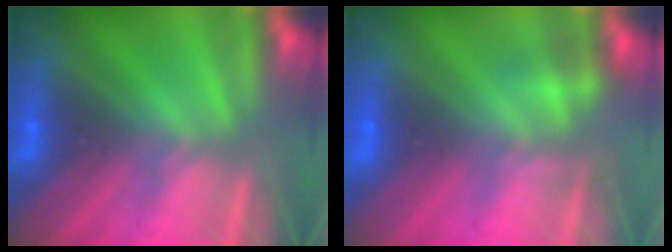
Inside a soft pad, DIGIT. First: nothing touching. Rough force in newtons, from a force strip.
{"total": 2.2}